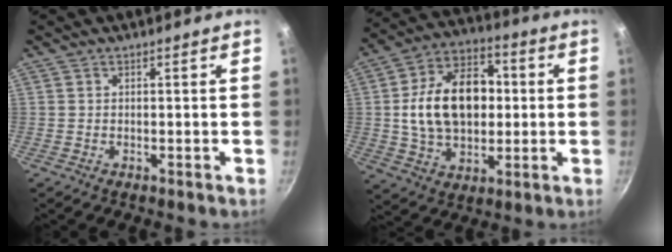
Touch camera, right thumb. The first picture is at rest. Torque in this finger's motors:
{"motor_torque": [-0.89, 1.85, 1.46, -0.06, 0.16]}